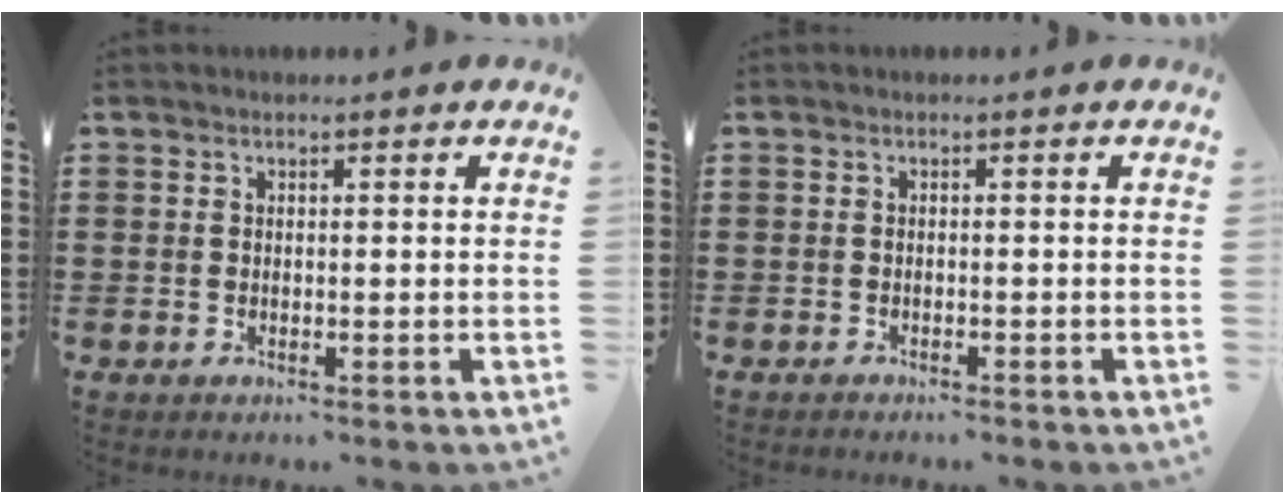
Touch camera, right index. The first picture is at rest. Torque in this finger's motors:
{"motor_torque": [-0.64, 0.65, -0.10, -0.03]}